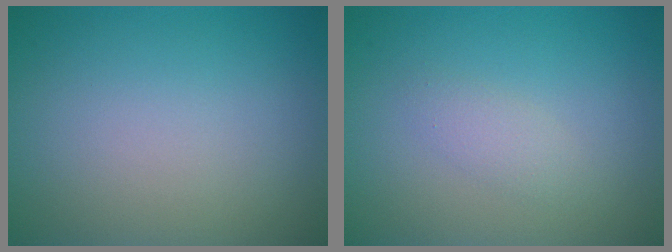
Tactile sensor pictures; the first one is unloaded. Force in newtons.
{"total": 1.4, "press": 1.4, "slide": 0.0}